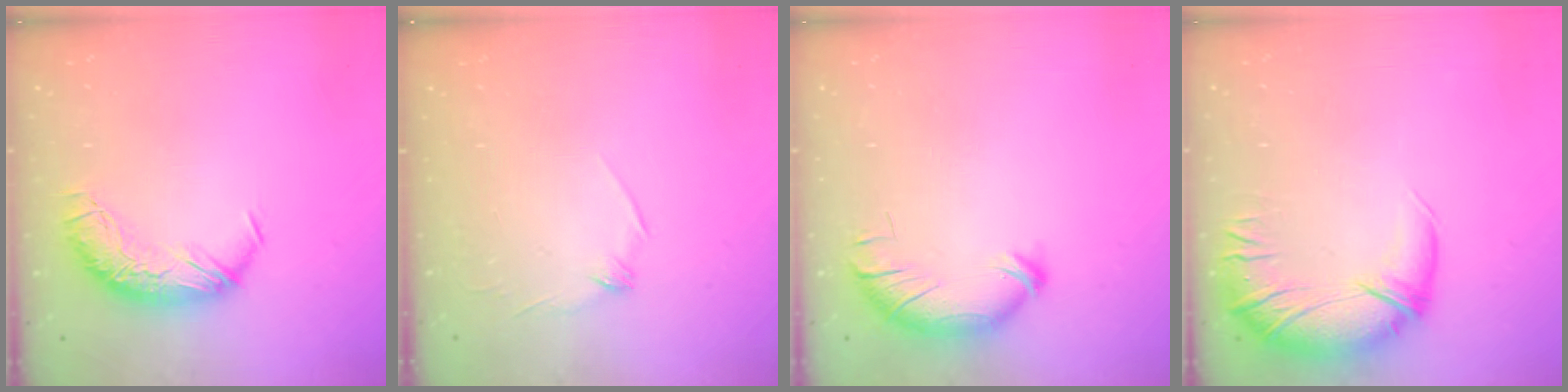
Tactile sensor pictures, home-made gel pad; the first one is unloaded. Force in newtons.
{"total": 8.5, "press": 8.5, "slide": 0.4}
{"total": 3.5, "press": 3.3, "slide": 1.3}
{"total": 2.9, "press": 0.2, "slide": 2.9}